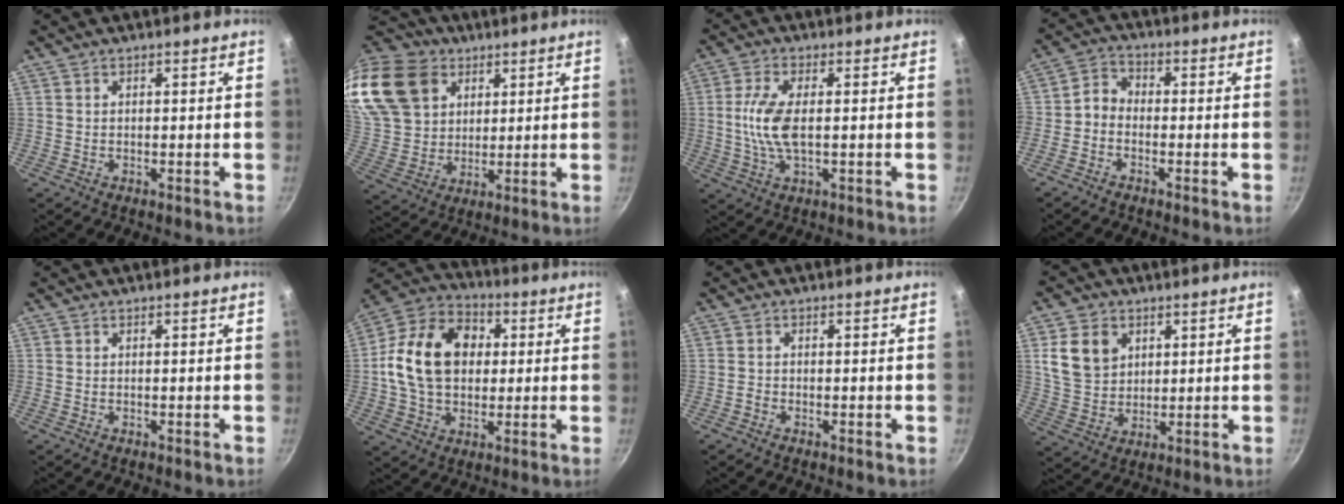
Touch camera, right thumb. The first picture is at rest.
{"total": 21.7, "force": [11.0, 15.7, 10.0], "torque": [-0.210, -0.006, 0.220]}
{"total": 8.0, "force": [0.1, 3.1, 7.4], "torque": [-0.162, 0.001, -0.001]}
{"total": 3.7, "force": [-1.7, 2.4, 2.3], "torque": [-0.049, 0.031, -0.047]}
{"total": 0.0}
{"total": 17.8, "force": [1.8, 13.2, 11.8], "torque": [-0.181, 0.026, 0.016]}
{"total": 0.8, "force": [-0.7, 0.4, 0.2], "torque": [-0.010, 0.005, -0.020]}
{"total": 9.3, "force": [3.1, 7.3, 4.9], "torque": [-0.072, -0.008, 0.063]}